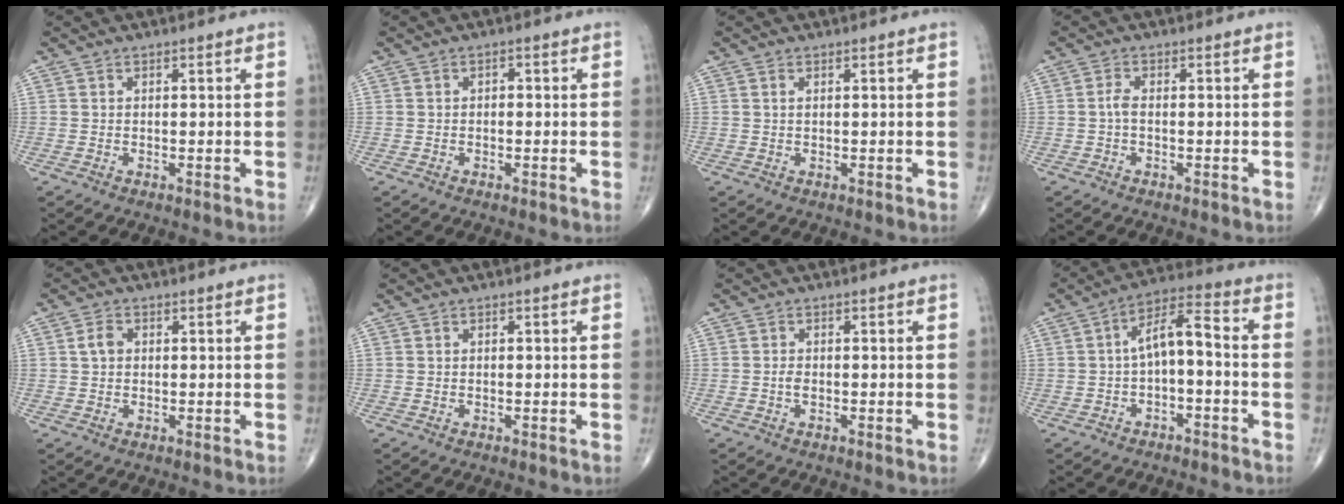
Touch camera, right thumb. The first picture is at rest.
{"total": 0.9, "force": [-0.1, 0.6, 0.7], "torque": [-0.003, 0.003, -0.005]}
{"total": 0.6, "force": [0.2, 0.2, 0.5], "torque": [-0.012, 0.006, 0.005]}
{"total": 1.7, "force": [-0.3, 0.7, 1.5], "torque": [-0.031, 0.002, -0.010]}
{"total": 2.6, "force": [0.4, 1.9, 1.7], "torque": [-0.032, 0.007, 0.006]}
{"total": 0.0}
{"total": 1.2, "force": [-0.4, 0.6, 0.9], "torque": [-0.018, 0.001, -0.008]}
{"total": 7.6, "force": [-1.4, 3.2, 6.8], "torque": [-0.114, 0.049, -0.030]}